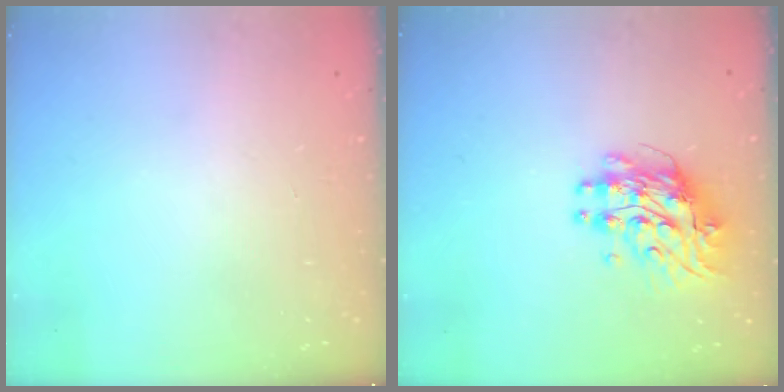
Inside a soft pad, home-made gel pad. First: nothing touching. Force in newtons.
{"total": 9.8, "press": 9.7, "slide": 0.8}